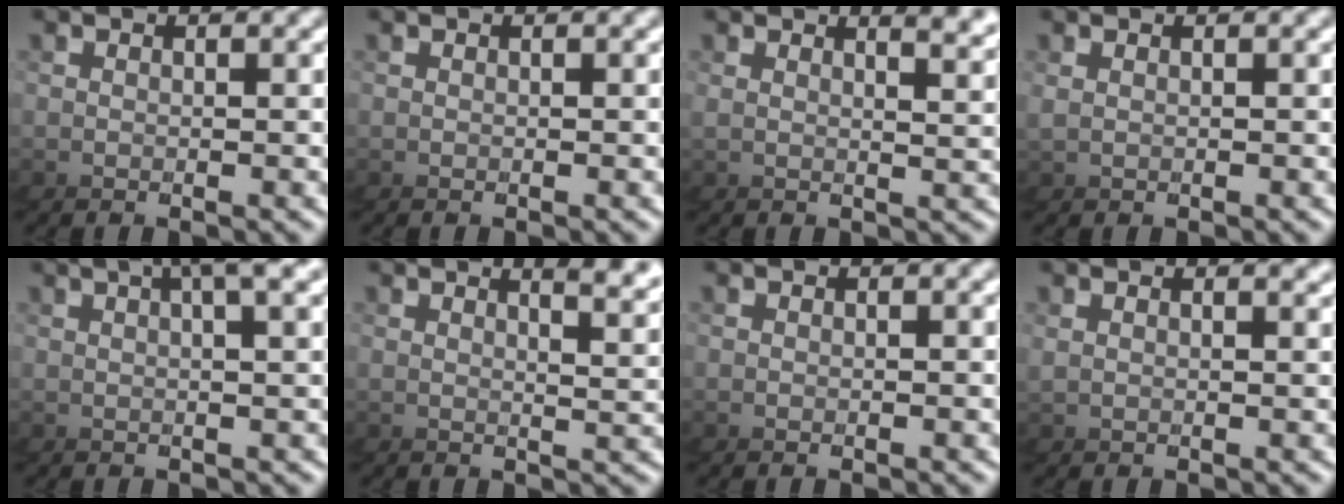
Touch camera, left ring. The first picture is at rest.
{"total": 1.0, "force": [0.1, -1.0, -0.3], "torque": [0.015, -0.002, 0.007]}
{"total": 3.6, "force": [2.5, -2.3, -0.8], "torque": [0.008, 0.021, 0.031]}
{"total": 0.7, "force": [0.1, -0.5, -0.6], "torque": [0.012, 0.004, 0.000]}
{"total": 2.5, "force": [1.1, -2.1, 1.0], "torque": [-0.027, 0.023, 0.012]}
{"total": 4.1, "force": [3.1, -2.6, -0.5], "torque": [0.005, 0.027, 0.038]}
{"total": 0.0}
{"total": 1.6, "force": [1.0, -0.8, -1.0], "torque": [0.018, 0.007, 0.009]}